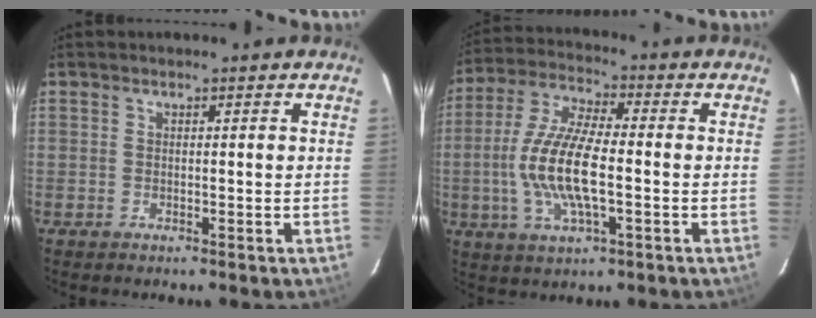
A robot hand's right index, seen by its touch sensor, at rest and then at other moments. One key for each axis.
{"total": 13.3, "fx": -2.0, "fy": 4.1, "fz": 12.5, "tx": -0.262, "ty": -0.002, "tz": -0.041}